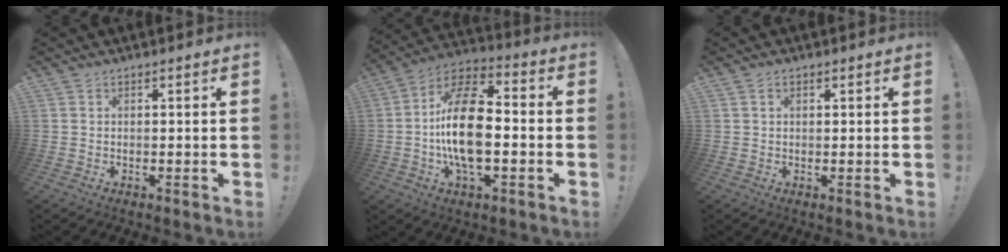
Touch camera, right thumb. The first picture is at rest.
{"total": 18.4, "force": [-2.3, 9.0, 15.8], "torque": [-0.287, 0.009, -0.040]}
{"total": 1.2, "force": [0.5, 0.7, 0.8], "torque": [-0.017, 0.003, 0.008]}